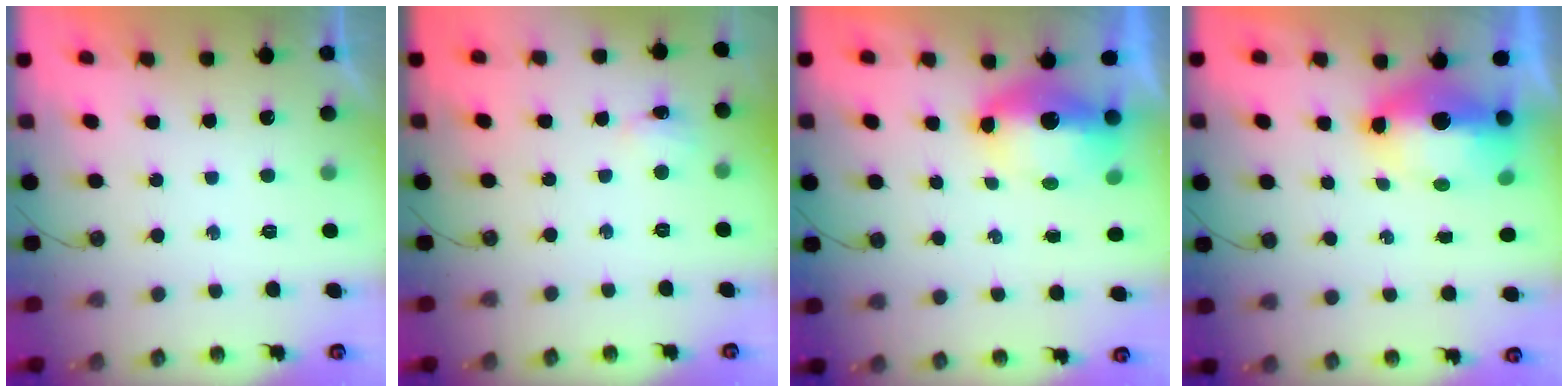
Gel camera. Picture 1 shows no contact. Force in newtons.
{"total": 2.9, "press": 2.8, "slide": 0.6}
{"total": 16.4, "press": 10.0, "slide": 13.0}
{"total": 10.8, "press": 10.6, "slide": 1.6}